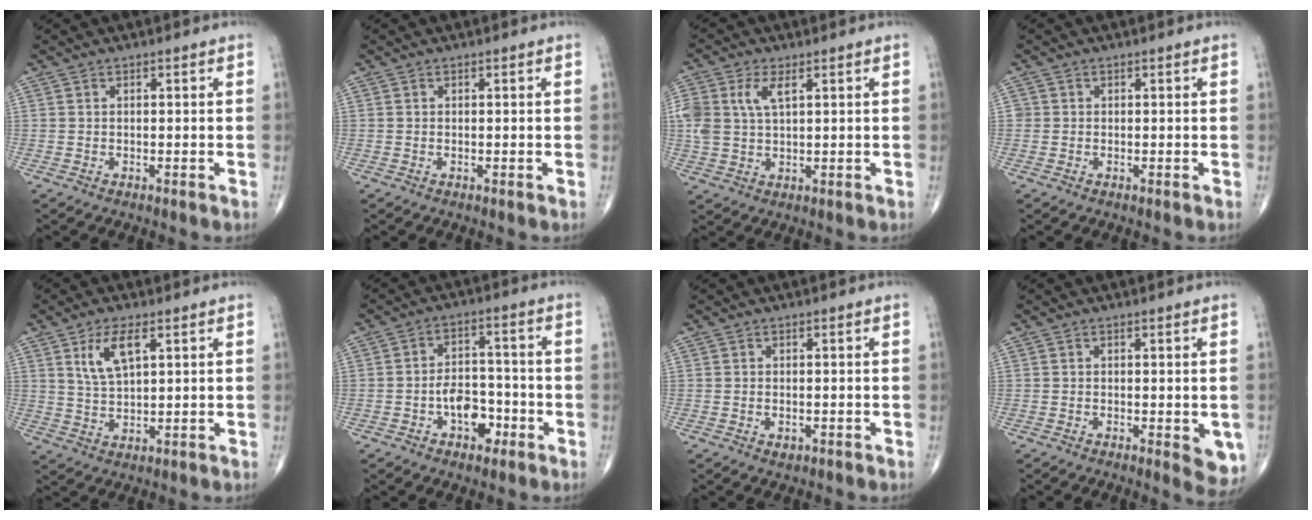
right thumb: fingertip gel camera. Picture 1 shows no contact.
{"total": 0.0}
{"total": 7.1, "force": [2.6, 3.7, 5.5], "torque": [-0.133, 0.005, 0.053]}
{"total": 0.8, "force": [0.0, 0.8, 0.1], "torque": [0.004, 0.003, -0.001]}
{"total": 6.9, "force": [3.0, 2.8, 5.5], "torque": [-0.104, -0.012, 0.065]}
{"total": 6.9, "force": [-2.7, 4.3, 4.7], "torque": [-0.048, 0.027, -0.045]}
{"total": 1.3, "force": [-0.4, 0.9, 0.9], "torque": [-0.009, 0.000, -0.002]}
{"total": 5.2, "force": [-1.3, 2.1, 4.6], "torque": [-0.038, -0.009, -0.015]}